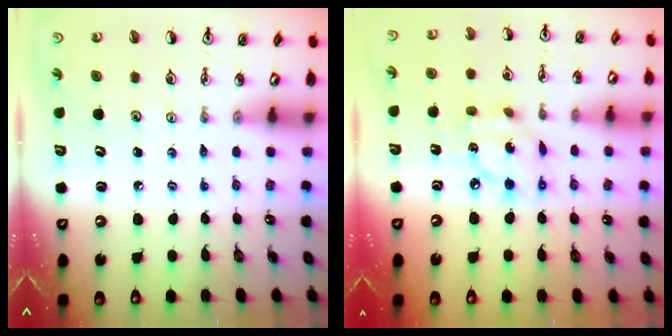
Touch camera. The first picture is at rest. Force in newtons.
{"total": 10.3, "press": 10.2, "slide": 0.7}